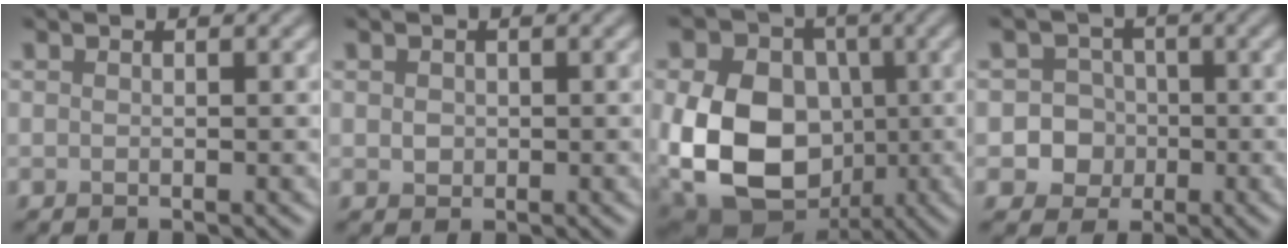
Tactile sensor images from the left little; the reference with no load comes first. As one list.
[{"total": 1.0, "force": [0.2, 0.9, 0.4], "torque": [-0.007, -0.001, 0.003]}, {"total": 15.9, "force": [-1.8, 12.3, 9.9], "torque": [-0.184, -0.013, -0.054]}, {"total": 5.6, "force": [-1.1, 5.3, 1.3], "torque": [0.005, 0.019, -0.047]}]